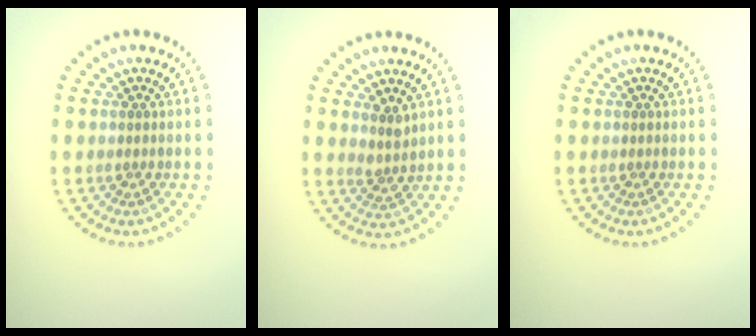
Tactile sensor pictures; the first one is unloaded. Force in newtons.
{"total": 1.7, "press": 1.3, "slide": 1.1}
{"total": 0.0}